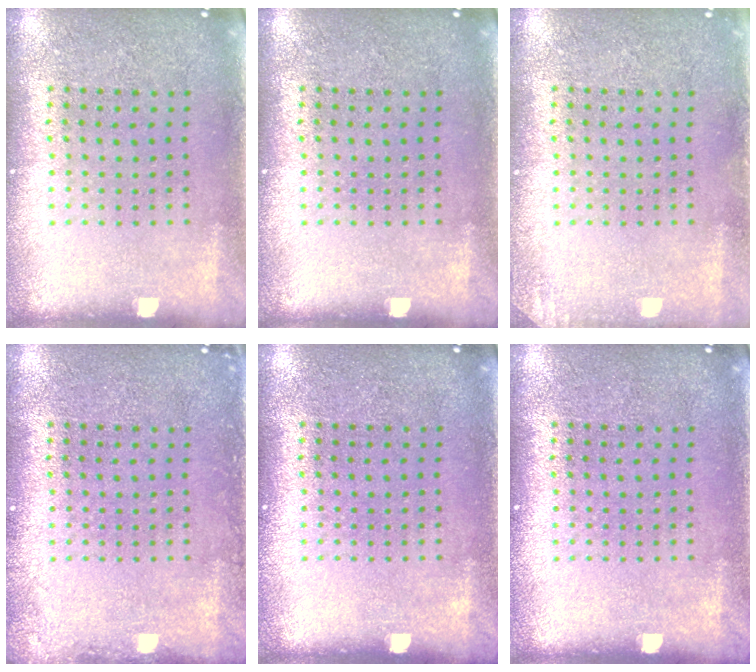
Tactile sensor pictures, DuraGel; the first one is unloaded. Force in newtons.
{"total": 0.0}
{"total": 1.0, "press": 1.0, "slide": 0.1}
{"total": 1.1, "press": 1.1, "slide": 0.1}
{"total": 0.0}
{"total": 0.0}